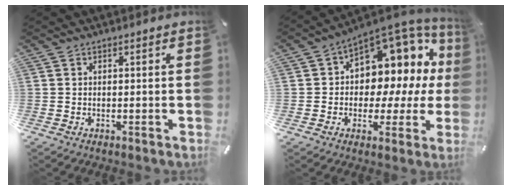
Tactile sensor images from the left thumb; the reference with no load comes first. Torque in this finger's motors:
{"motor_torque": [2.35, 2.35, 0.51, 0.00, 0.14]}